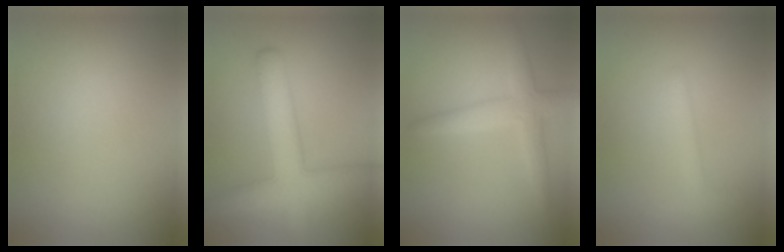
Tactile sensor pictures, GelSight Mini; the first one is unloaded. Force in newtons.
{"total": 6.1, "press": 6.1, "slide": 0.2}
{"total": 3.1, "press": 3.1, "slide": 0.1}
{"total": 1.8, "press": 1.8, "slide": 0.2}